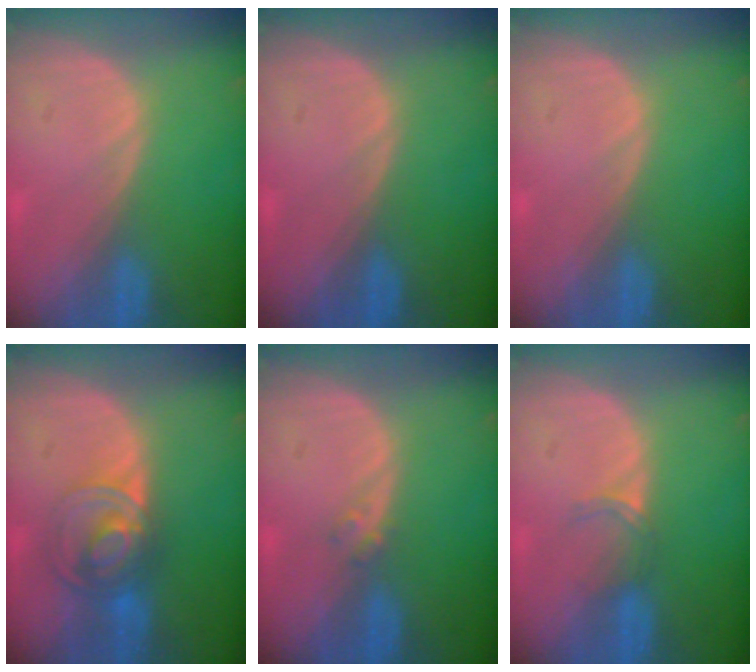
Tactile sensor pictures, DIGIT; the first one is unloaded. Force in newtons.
{"total": 0.0}
{"total": 0.0}
{"total": 7.5, "press": 6.1, "slide": 4.3}
{"total": 1.4, "press": 1.2, "slide": 0.7}
{"total": 2.2, "press": 1.7, "slide": 1.3}